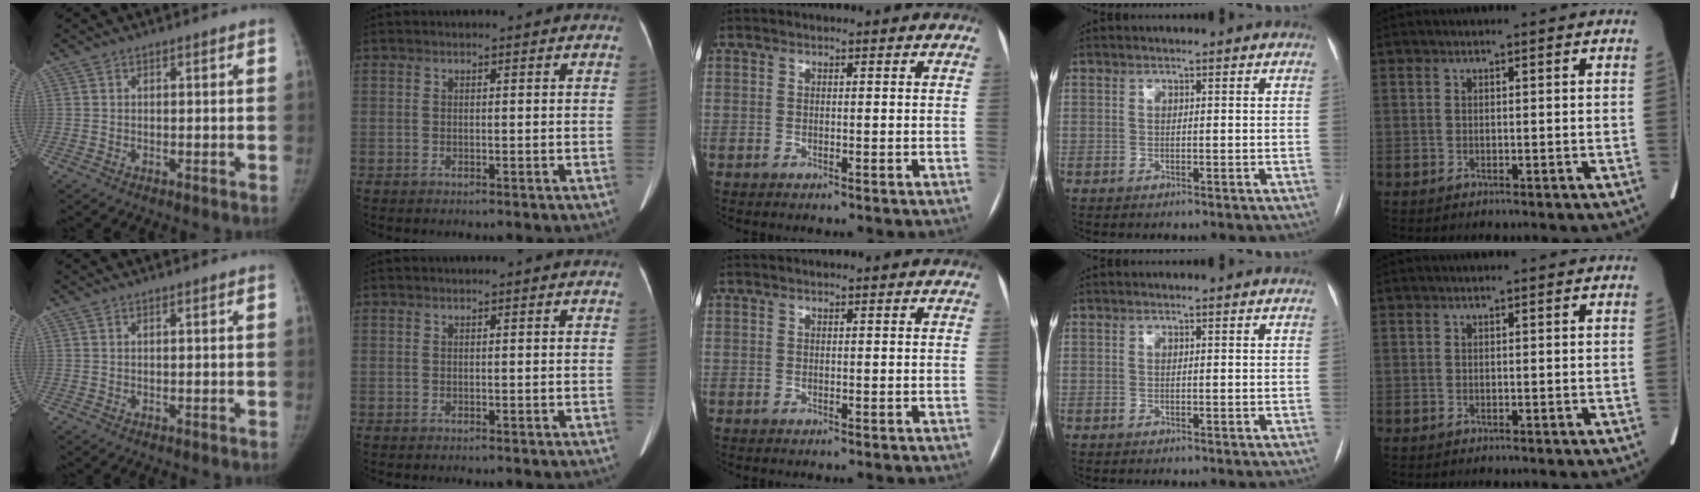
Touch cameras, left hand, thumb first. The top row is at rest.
{}